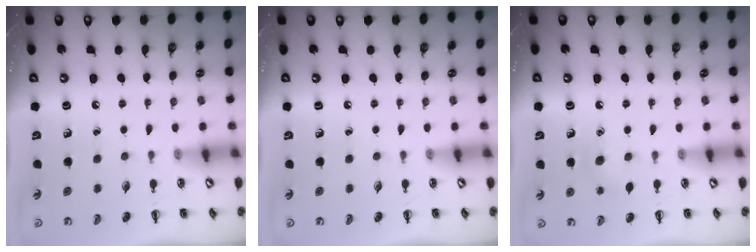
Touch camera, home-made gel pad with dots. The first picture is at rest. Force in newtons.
{"total": 0.0}
{"total": 5.6, "press": 5.4, "slide": 1.4}